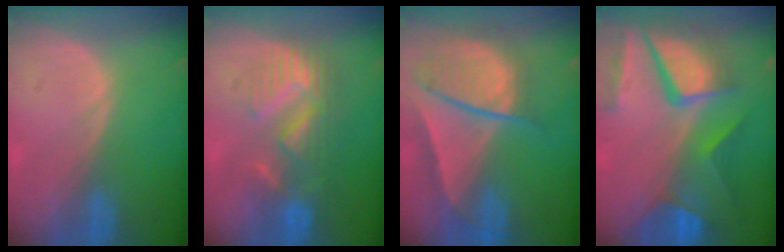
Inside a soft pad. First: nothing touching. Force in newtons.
{"total": 8.6, "press": 8.2, "slide": 2.7}
{"total": 9.4, "press": 8.1, "slide": 4.7}
{"total": 11.5, "press": 9.5, "slide": 6.5}